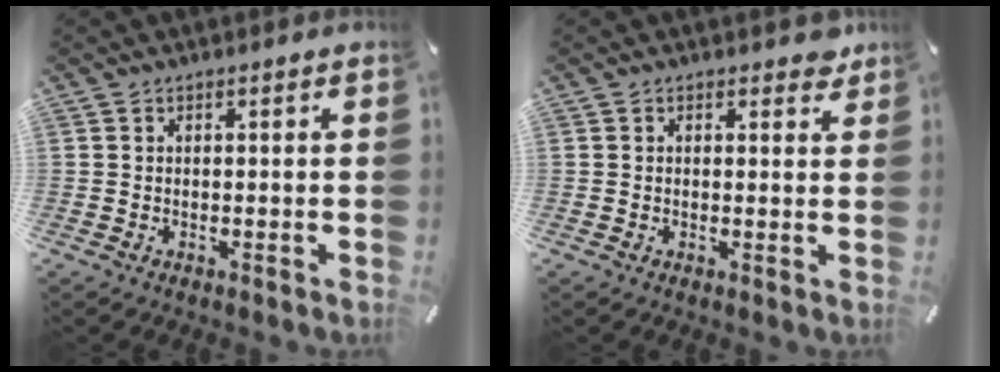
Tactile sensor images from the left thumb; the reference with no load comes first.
{"total": 1.9, "force": [1.3, 1.1, 0.8], "torque": [0.005, -0.005, 0.019]}